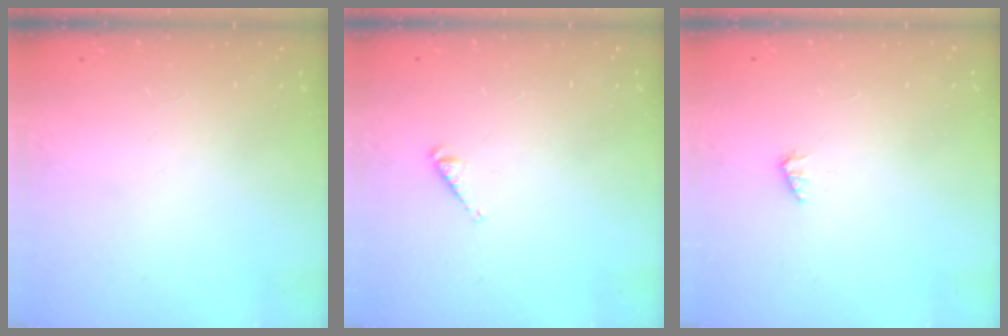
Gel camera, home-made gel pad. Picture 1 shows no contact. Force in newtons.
{"total": 3.6, "press": 3.5, "slide": 0.5}
{"total": 1.1, "press": 1.1, "slide": 0.1}